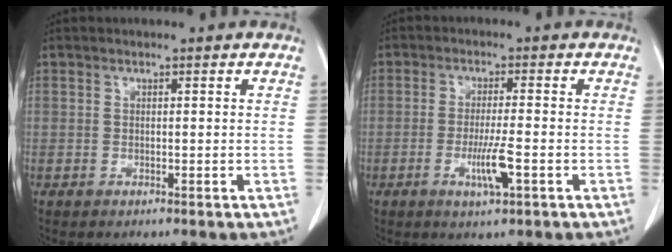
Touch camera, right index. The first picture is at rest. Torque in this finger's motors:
{"motor_torque": [0.11, -0.11, 0.07, 0.05]}